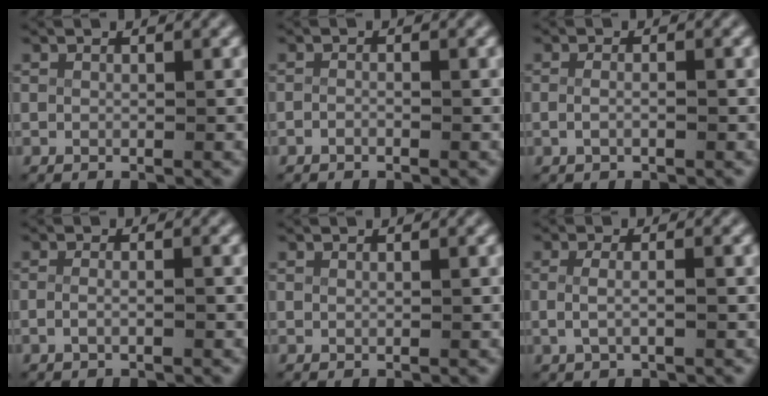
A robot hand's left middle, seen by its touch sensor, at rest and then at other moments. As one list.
[{"total": 0.8, "force": [-0.8, 0.2, 0.1], "torque": [-0.008, -0.008, -0.012]}, {"total": 1.2, "force": [-0.7, 0.3, 1.0], "torque": [-0.030, -0.009, -0.008]}, {"total": 1.3, "force": [-0.9, 0.2, 0.9], "torque": [-0.030, -0.011, -0.011]}, {"total": 0.0}, {"total": 2.1, "force": [-0.4, 0.8, 1.9], "torque": [-0.049, -0.008, -0.003]}]